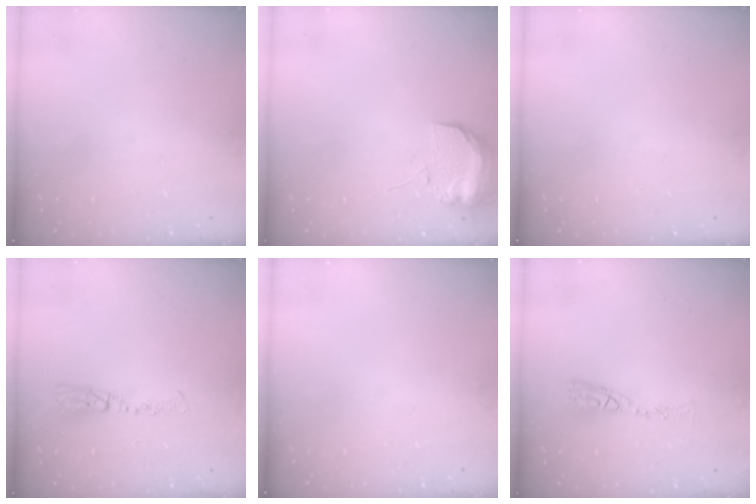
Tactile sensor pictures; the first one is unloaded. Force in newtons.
{"total": 9.5, "press": 9.4, "slide": 1.0}
{"total": 0.0}
{"total": 6.9, "press": 6.7, "slide": 1.8}
{"total": 0.0}
{"total": 8.9, "press": 8.9, "slide": 0.8}